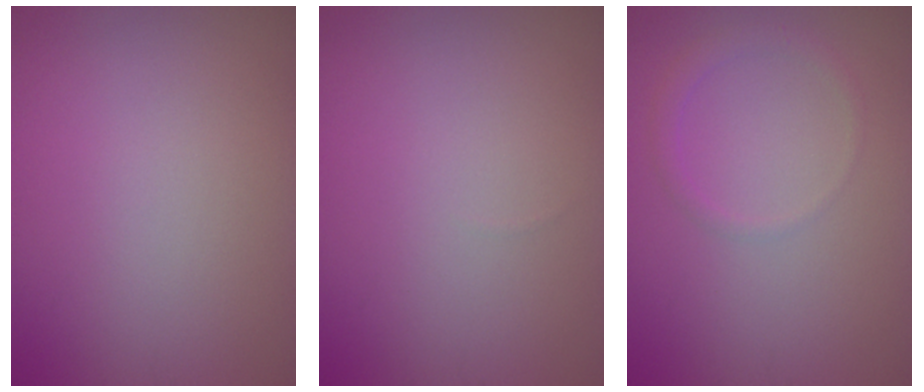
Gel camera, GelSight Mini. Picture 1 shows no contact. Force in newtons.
{"total": 0.0}
{"total": 1.3, "press": 1.3, "slide": 0.0}